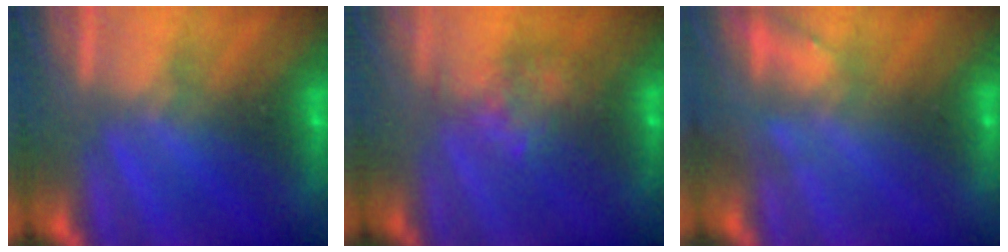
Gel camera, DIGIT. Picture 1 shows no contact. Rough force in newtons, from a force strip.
{"total": 4.3}
{"total": 2.3}